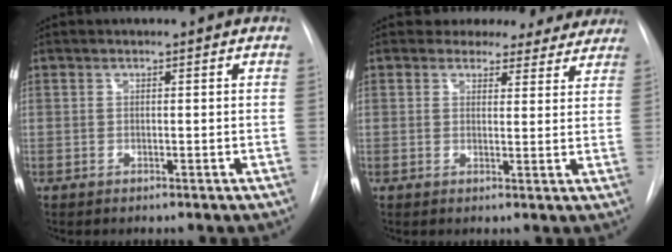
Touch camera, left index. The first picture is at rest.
{"total": 10.4, "force": [9.4, 4.4, 0.7], "torque": [0.026, -0.003, 0.086]}